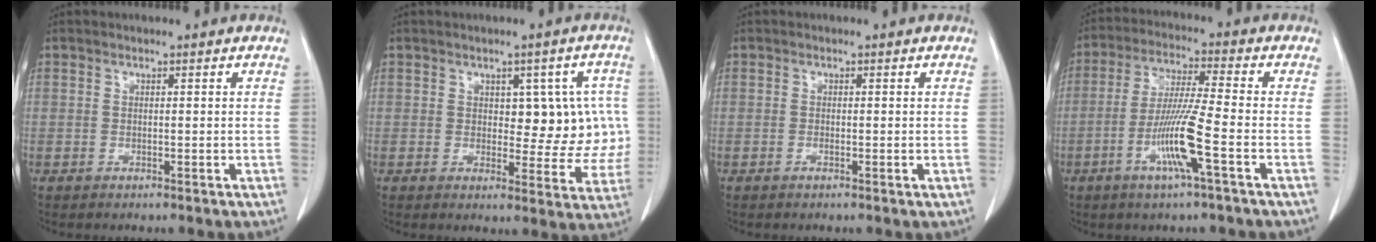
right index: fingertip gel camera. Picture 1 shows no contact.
{"total": 8.0, "force": [1.1, 4.4, 6.5], "torque": [-0.055, 0.018, 0.019]}
{"total": 0.9, "force": [-0.3, 0.1, 0.8], "torque": [-0.014, -0.002, -0.004]}
{"total": 9.9, "force": [-3.6, -0.6, 9.2], "torque": [-0.181, -0.011, -0.073]}